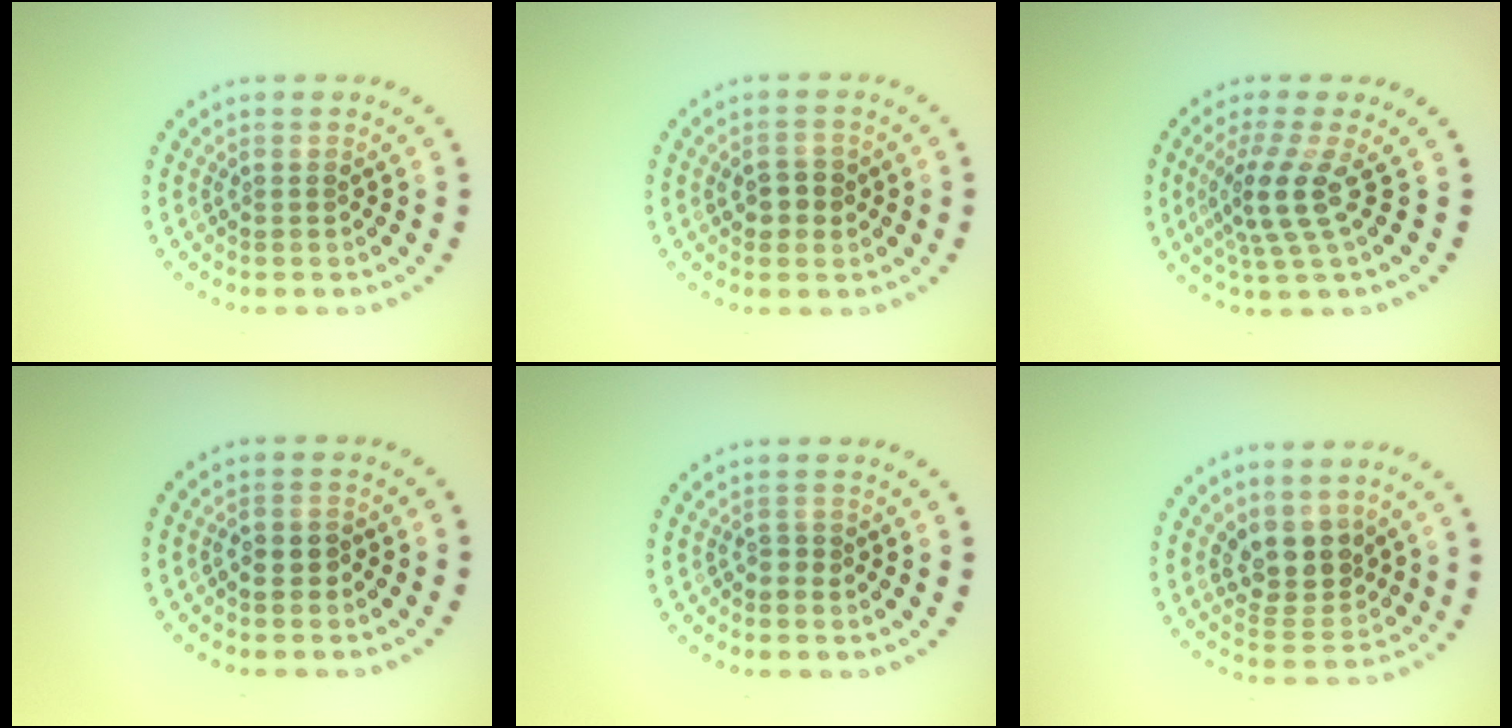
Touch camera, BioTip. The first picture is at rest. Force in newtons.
{"total": 2.2, "press": 2.2, "slide": 0.3}
{"total": 3.5, "press": 2.5, "slide": 2.4}
{"total": 1.1, "press": 1.0, "slide": 0.5}
{"total": 0.6, "press": 0.2, "slide": 0.6}
{"total": 3.8, "press": 3.4, "slide": 1.6}